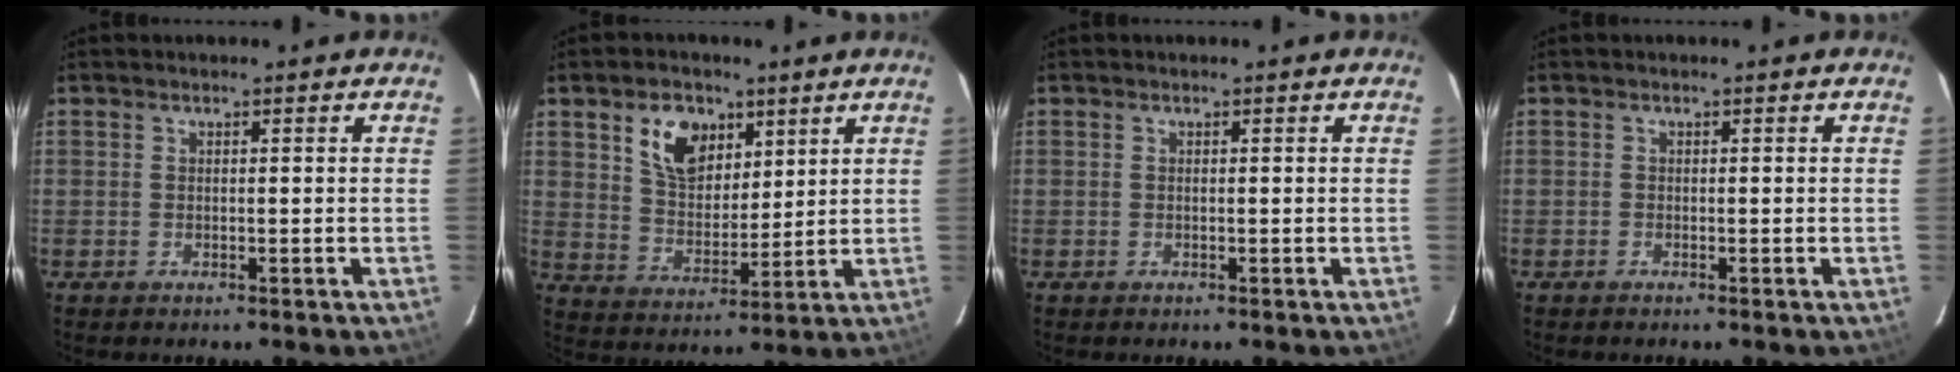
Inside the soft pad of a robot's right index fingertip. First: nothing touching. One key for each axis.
{"total": 10.2, "fx": 5.1, "fy": 6.6, "fz": 5.9, "tx": -0.106, "ty": 0.016, "tz": 0.098}
{"total": 0.0}
{"total": 0.0}